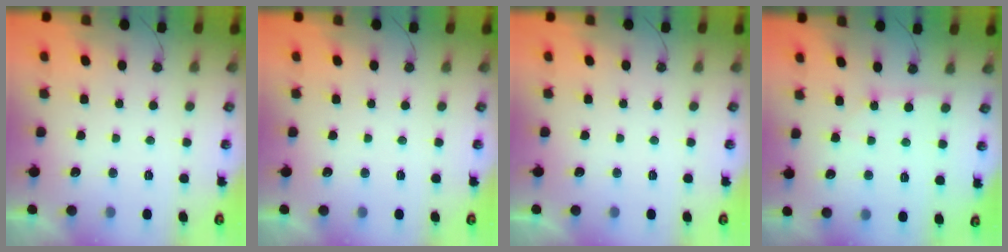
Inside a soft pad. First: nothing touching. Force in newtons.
{"total": 0.0}
{"total": 0.0}
{"total": 3.2, "press": 3.2, "slide": 0.5}